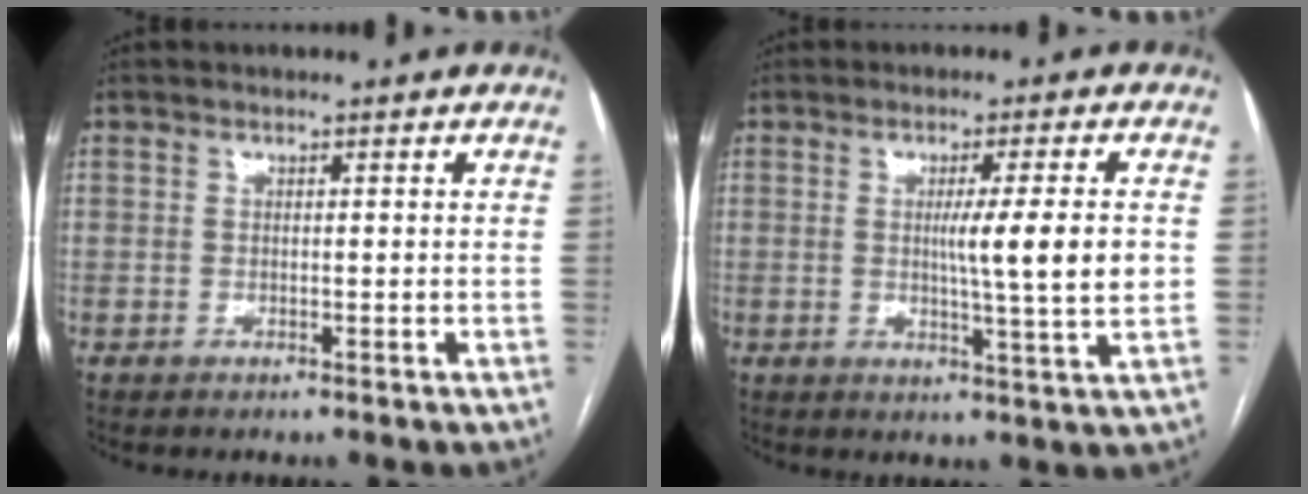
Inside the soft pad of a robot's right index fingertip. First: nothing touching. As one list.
[{"total": 8.0, "force": [0.4, -0.9, 7.9], "torque": [-0.120, -0.013, 0.004]}]